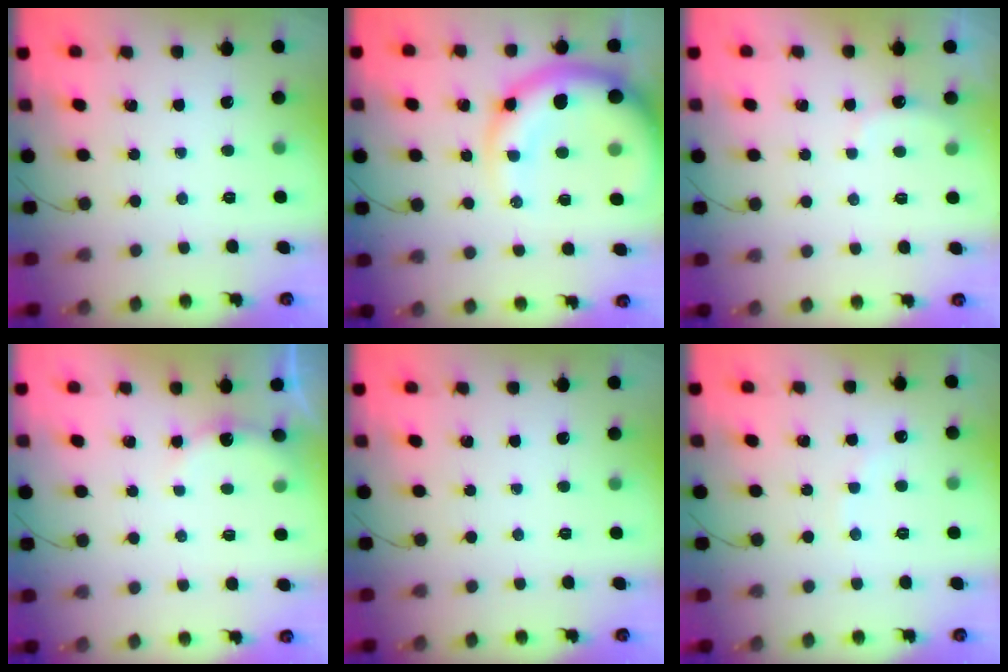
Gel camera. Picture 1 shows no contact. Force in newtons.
{"total": 12.9, "press": 12.3, "slide": 4.0}
{"total": 4.0, "press": 3.9, "slide": 0.9}
{"total": 5.9, "press": 5.8, "slide": 1.1}
{"total": 0.0}
{"total": 5.6, "press": 5.5, "slide": 1.1}